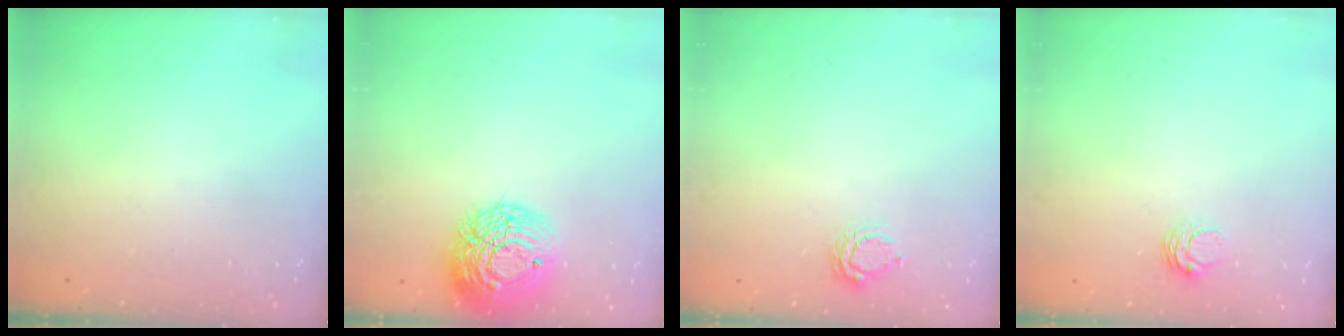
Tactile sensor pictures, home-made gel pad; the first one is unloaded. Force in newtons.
{"total": 15.5, "press": 15.5, "slide": 1.5}
{"total": 6.0, "press": 6.0, "slide": 0.4}
{"total": 4.4, "press": 4.3, "slide": 0.6}